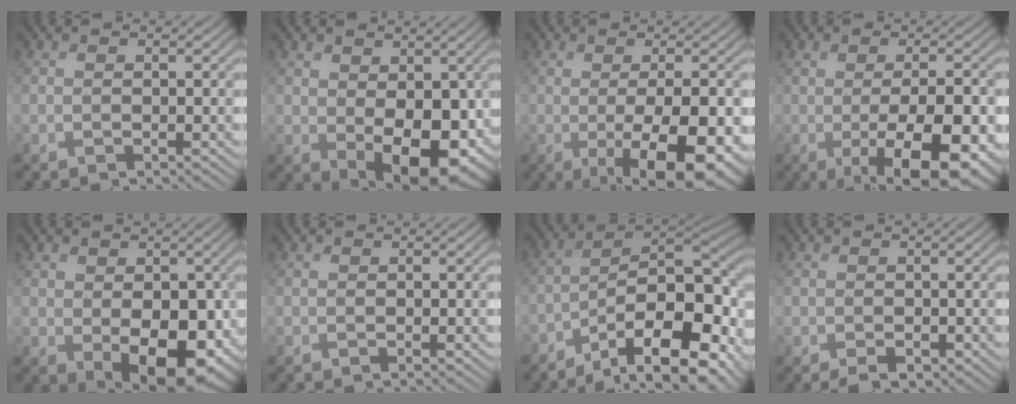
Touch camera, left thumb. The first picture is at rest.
{"total": 10.8, "force": [-0.8, 6.8, 8.4], "torque": [-0.133, -0.035, 0.002]}
{"total": 10.0, "force": [-2.2, 3.3, 9.2], "torque": [-0.124, -0.013, -0.020]}
{"total": 11.1, "force": [-3.0, 4.2, 9.8], "torque": [-0.136, -0.014, -0.034]}
{"total": 10.5, "force": [-1.9, 6.6, 8.0], "torque": [-0.119, -0.035, -0.017]}
{"total": 0.0}
{"total": 16.6, "force": [-7.8, 6.9, 12.9], "torque": [-0.201, -0.016, -0.132]}
{"total": 1.9, "force": [-1.0, 1.1, 1.1], "torque": [-0.023, -0.009, -0.016]}